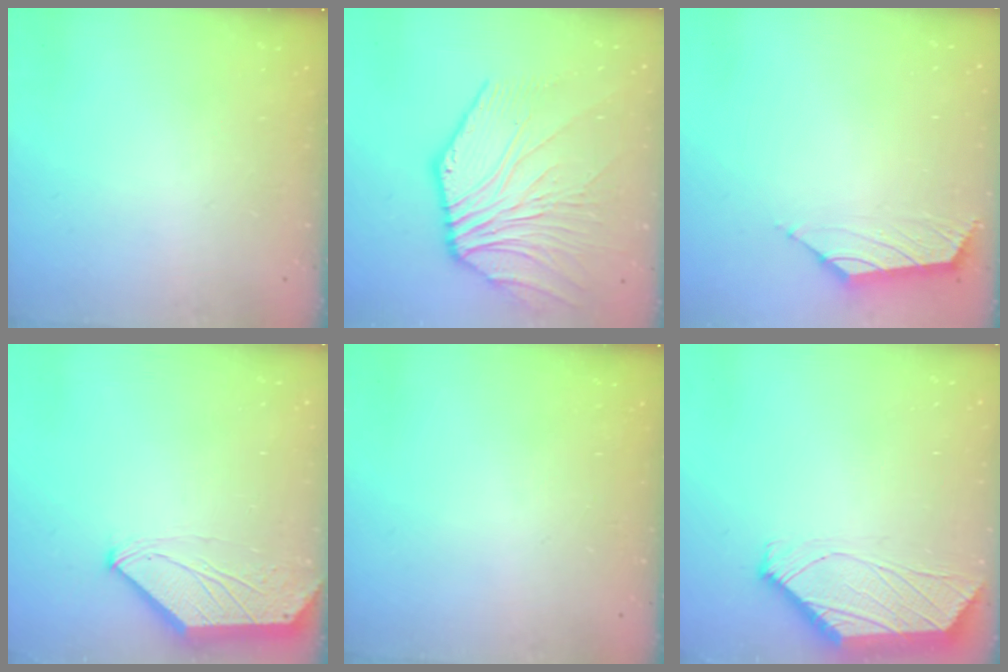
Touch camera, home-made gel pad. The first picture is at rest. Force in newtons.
{"total": 12.4, "press": 12.1, "slide": 2.2}
{"total": 1.7, "press": 1.6, "slide": 0.7}
{"total": 0.0}
{"total": 0.0}
{"total": 2.1, "press": 2.1, "slide": 0.5}